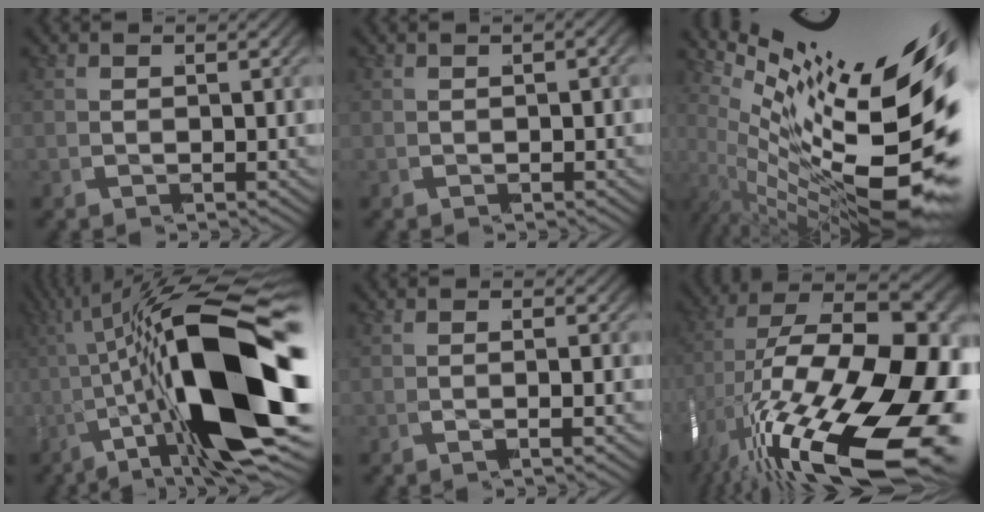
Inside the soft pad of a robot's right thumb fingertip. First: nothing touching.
{"total": 1.5, "force": [0.3, 0.8, 1.3], "torque": [-0.011, 0.008, 0.001]}
{"total": 18.6, "force": [-1.7, 9.8, 15.7], "torque": [-0.239, -0.045, -0.010]}
{"total": 20.3, "force": [-2.8, 9.1, 17.9], "torque": [-0.305, -0.039, -0.032]}
{"total": 1.5, "force": [-1.0, 0.4, 1.1], "torque": [-0.025, 0.000, -0.023]}
{"total": 22.6, "force": [-7.8, 12.5, 17.1], "torque": [-0.341, -0.100, -0.072]}